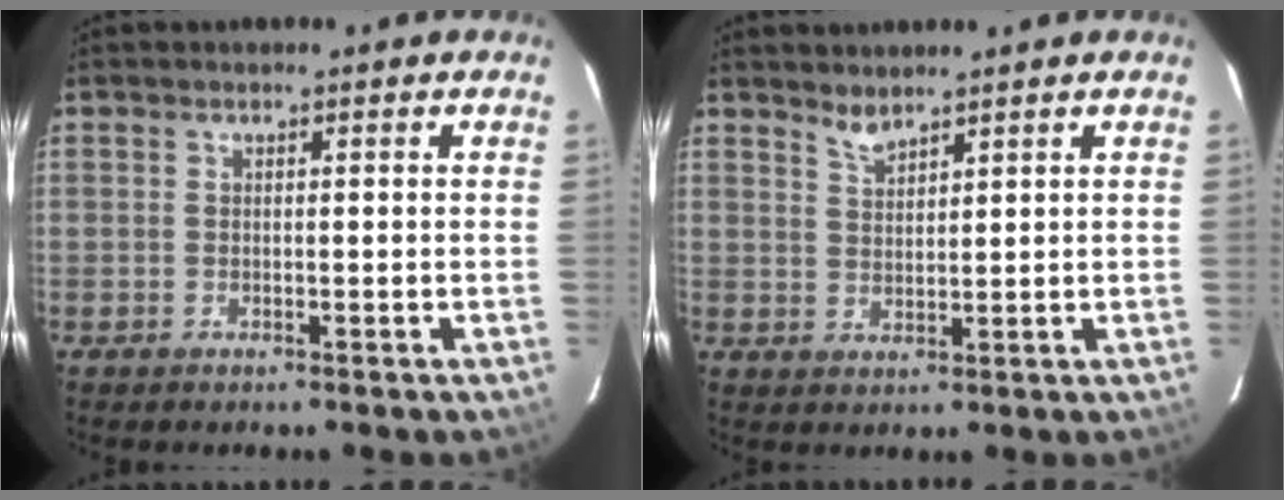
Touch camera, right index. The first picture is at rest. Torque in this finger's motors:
{"motor_torque": [0.07, 0.07, 0.00, 0.01]}